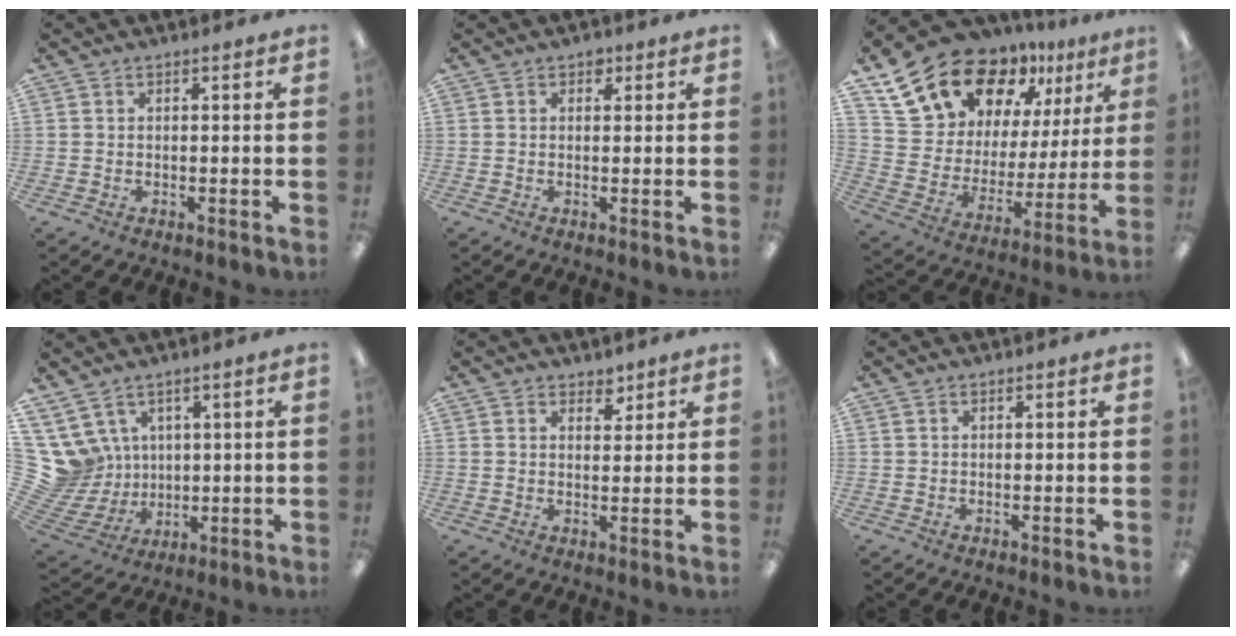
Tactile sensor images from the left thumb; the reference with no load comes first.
{"total": 1.7, "force": [0.9, 1.3, 0.7], "torque": [0.002, -0.004, 0.012]}
{"total": 18.9, "force": [14.0, 10.5, 7.2], "torque": [-0.136, -0.094, 0.255]}
{"total": 12.3, "force": [4.7, 10.6, 3.9], "torque": [-0.150, -0.034, 0.095]}
{"total": 3.5, "force": [2.8, 2.0, 0.8], "torque": [0.003, -0.017, 0.047]}
{"total": 0.0}